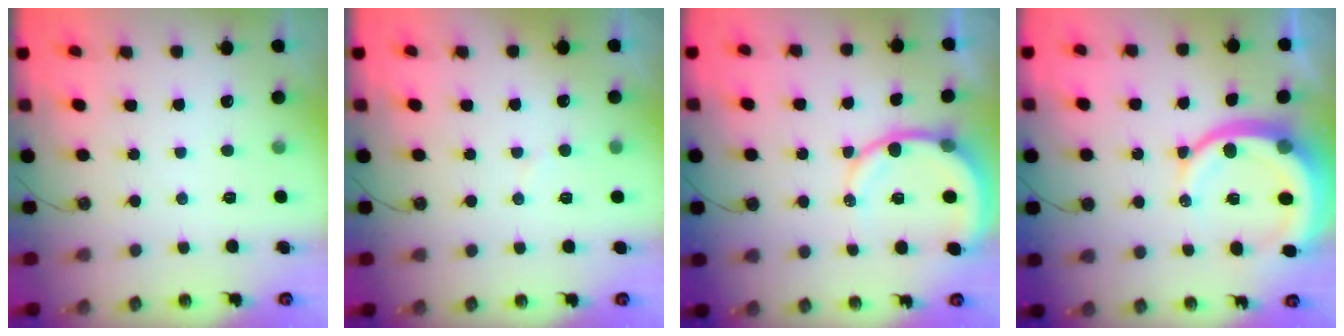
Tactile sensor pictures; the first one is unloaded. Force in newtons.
{"total": 4.1, "press": 4.0, "slide": 0.4}
{"total": 9.6, "press": 9.5, "slide": 1.1}
{"total": 13.4, "press": 13.3, "slide": 1.5}